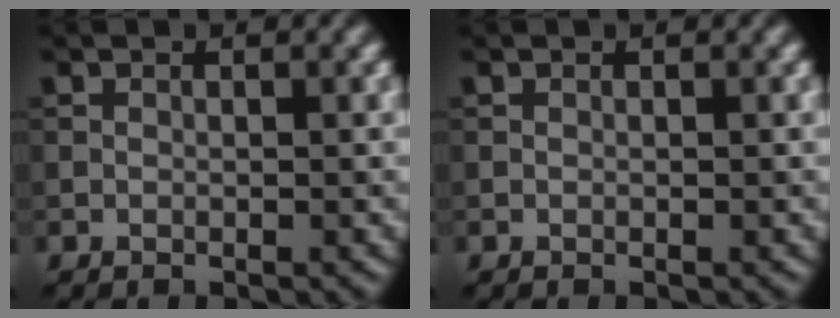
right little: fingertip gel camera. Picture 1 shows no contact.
{"total": 0.0}